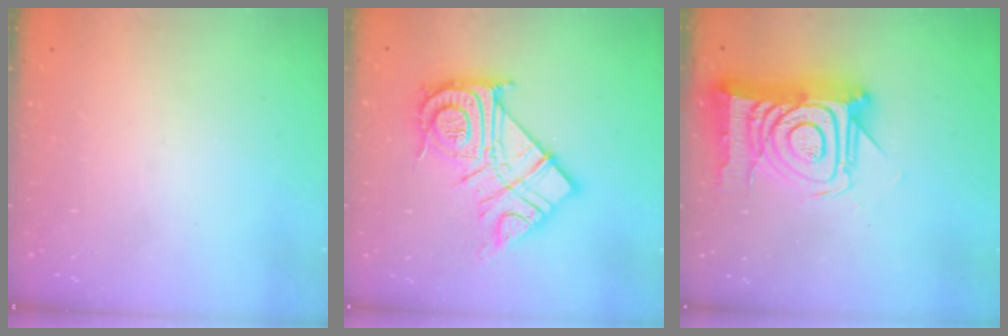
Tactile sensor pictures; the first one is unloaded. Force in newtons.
{"total": 20.9, "press": 20.8, "slide": 1.9}
{"total": 22.4, "press": 22.4, "slide": 1.7}